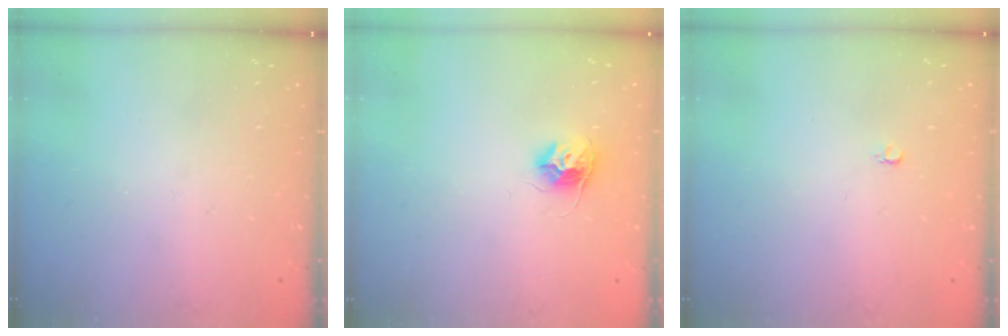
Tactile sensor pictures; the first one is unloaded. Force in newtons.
{"total": 9.1, "press": 9.1, "slide": 0.4}
{"total": 2.4, "press": 2.4, "slide": 0.2}